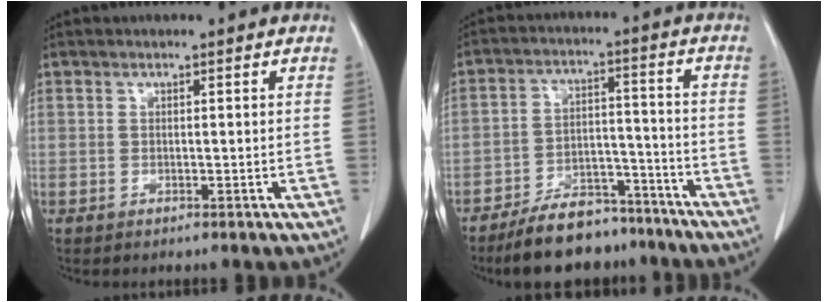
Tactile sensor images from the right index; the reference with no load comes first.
{"total": 11.5, "force": [-9.7, 4.8, 3.8], "torque": [-0.051, 0.027, -0.156]}